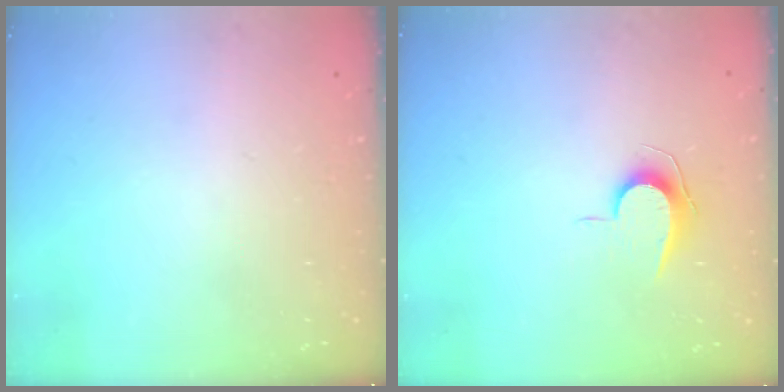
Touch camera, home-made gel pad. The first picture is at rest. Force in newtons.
{"total": 6.8, "press": 6.8, "slide": 0.7}